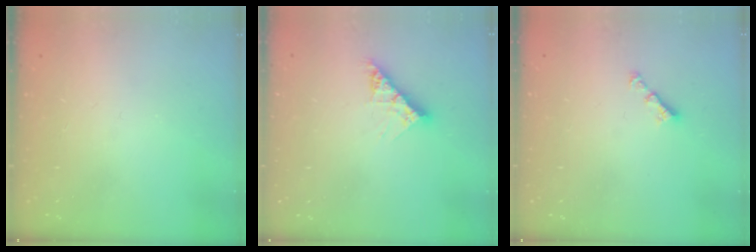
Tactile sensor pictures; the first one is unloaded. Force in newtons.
{"total": 8.6, "press": 8.5, "slide": 0.9}
{"total": 3.0, "press": 2.9, "slide": 0.5}